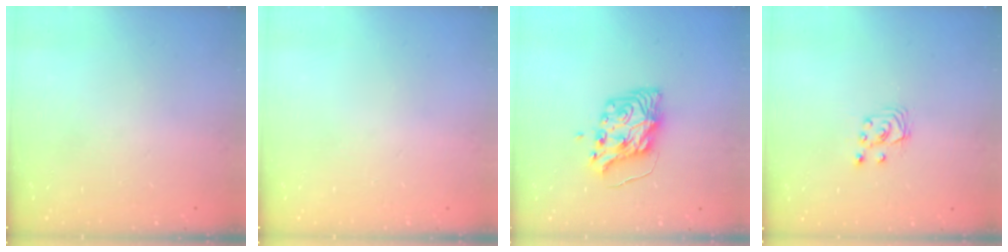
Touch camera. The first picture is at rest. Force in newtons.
{"total": 0.0}
{"total": 8.9, "press": 8.9, "slide": 0.3}
{"total": 3.5, "press": 3.5, "slide": 0.4}